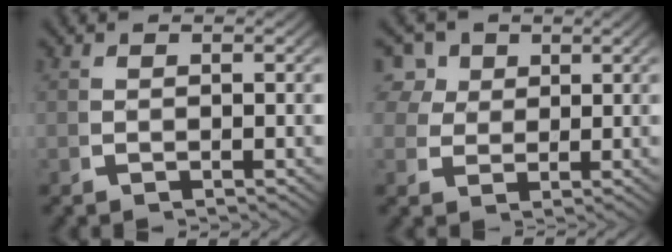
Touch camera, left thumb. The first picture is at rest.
{"total": 4.9, "force": [2.7, 3.7, 1.8], "torque": [-0.042, -0.008, 0.051]}